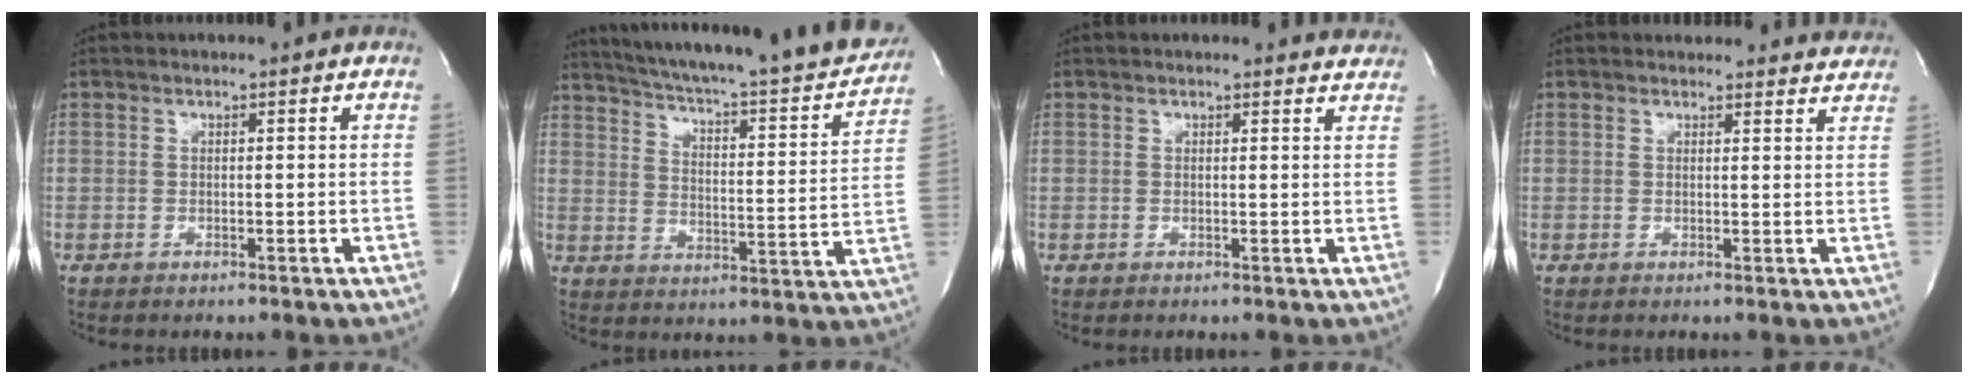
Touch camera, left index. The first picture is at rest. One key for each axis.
{"total": 26.3, "fx": 23.4, "fy": 3.3, "fz": 11.4, "tx": -0.184, "ty": -0.049, "tz": 0.302}
{"total": 4.2, "fx": 4.1, "fy": 0.8, "fz": 0.3, "tx": 0.002, "ty": -0.005, "tz": 0.026}
{"total": 10.0, "fx": 9.6, "fy": 2.4, "fz": 0.9, "tx": 0.020, "ty": 0.000, "tz": 0.085}